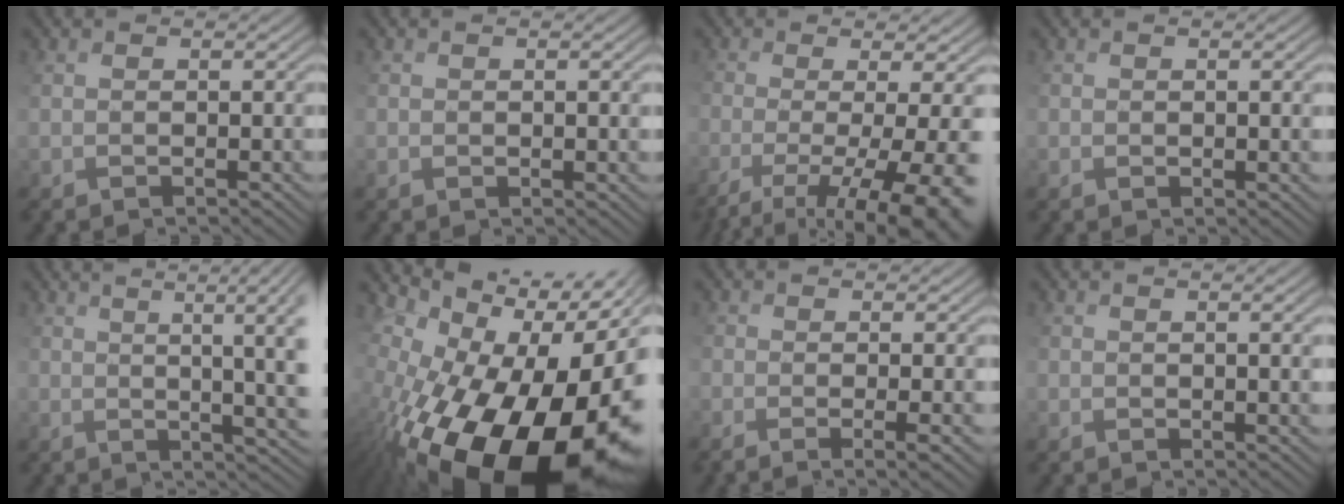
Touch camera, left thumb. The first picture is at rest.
{"total": 1.3, "force": [0.0, 0.6, 1.2], "torque": [-0.029, -0.006, 0.011]}
{"total": 12.2, "force": [-5.4, 3.7, 10.3], "torque": [-0.184, -0.021, -0.055]}
{"total": 1.7, "force": [0.0, 0.7, 1.5], "torque": [-0.034, -0.005, 0.012]}
{"total": 11.0, "force": [1.6, 3.6, 10.3], "torque": [-0.123, 0.022, 0.042]}
{"total": 21.3, "force": [-7.9, 12.2, 15.6], "torque": [-0.268, -0.063, -0.087]}
{"total": 5.4, "force": [-1.6, 1.8, 4.8], "torque": [-0.067, -0.006, -0.014]}
{"total": 3.0, "force": [0.2, 1.1, 2.8], "torque": [-0.046, -0.004, 0.016]}